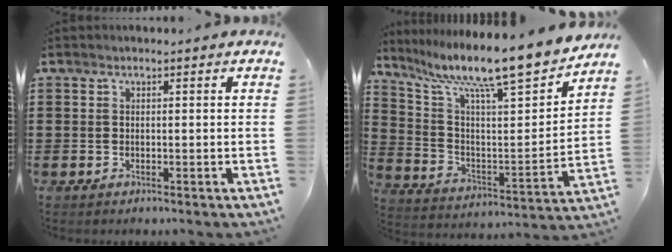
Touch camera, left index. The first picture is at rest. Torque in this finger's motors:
{"motor_torque": [0.60, -0.39, 0.64, 0.21]}